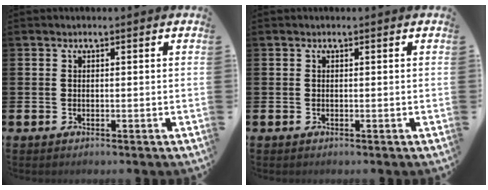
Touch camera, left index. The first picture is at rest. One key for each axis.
{"total": 0.0}